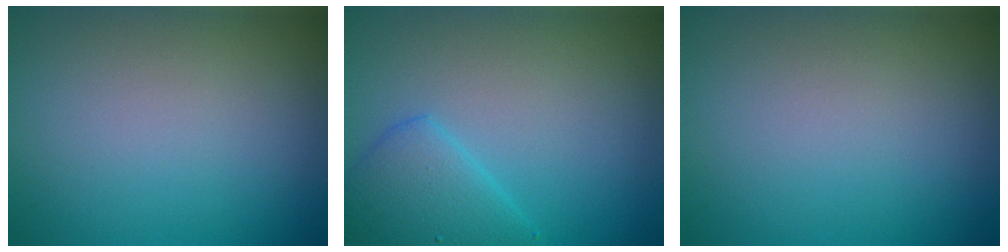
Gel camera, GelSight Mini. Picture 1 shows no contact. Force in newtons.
{"total": 3.7, "press": 3.7, "slide": 0.2}
{"total": 0.0}